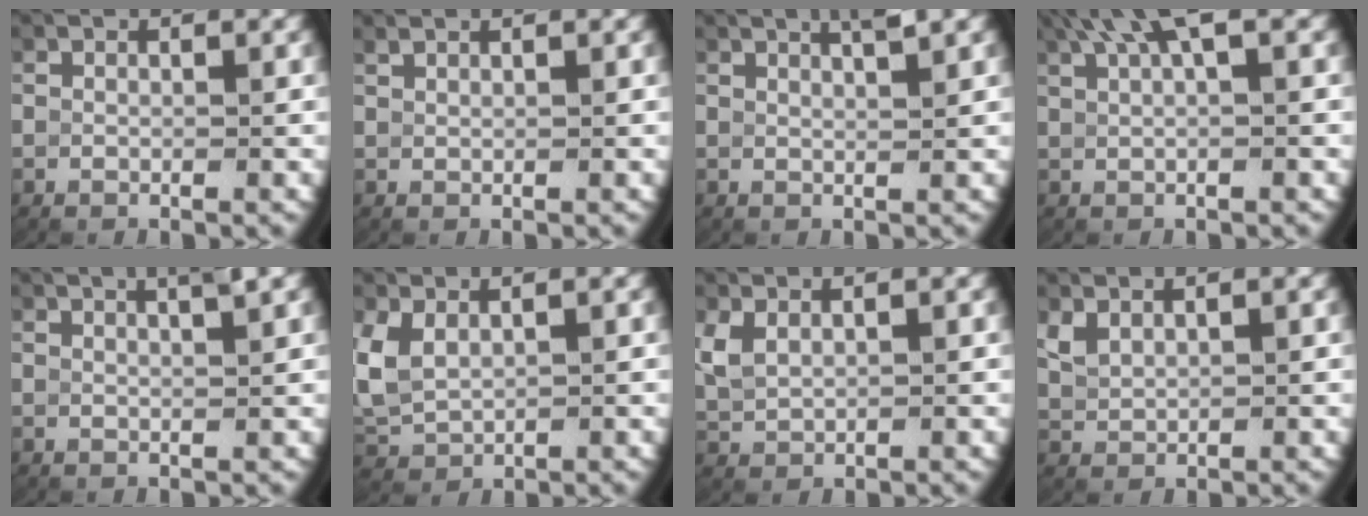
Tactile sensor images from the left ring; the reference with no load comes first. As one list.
[{"total": 0.6, "force": [0.5, -0.1, 0.2], "torque": [-0.008, 0.002, 0.014]}, {"total": 3.5, "force": [2.6, 0.5, 2.2], "torque": [-0.035, 0.002, 0.043]}, {"total": 4.4, "force": [2.9, 0.8, 3.1], "torque": [-0.060, 0.010, 0.051]}, {"total": 5.1, "force": [3.3, 1.6, 3.6], "torque": [-0.048, 0.012, 0.047]}, {"total": 4.8, "force": [0.2, 4.0, 2.6], "torque": [-0.094, -0.016, 0.020]}, {"total": 2.8, "force": [0.6, 2.2, 1.6], "torque": [-0.055, -0.004, 0.025]}, {"total": 2.2, "force": [1.0, 1.5, 1.2], "torque": [-0.039, -0.002, 0.031]}]